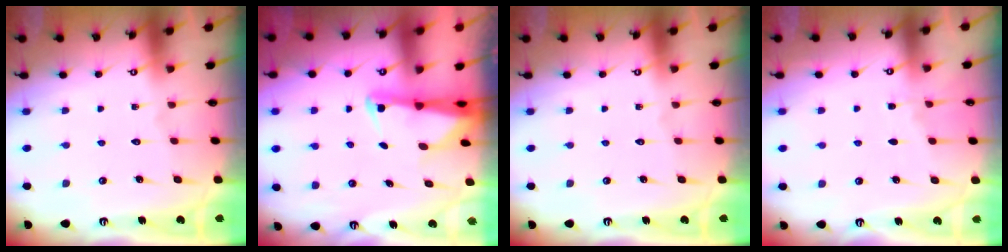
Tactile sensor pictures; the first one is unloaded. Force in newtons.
{"total": 2.5, "press": 2.5, "slide": 0.5}
{"total": 0.0}
{"total": 1.6, "press": 1.6, "slide": 0.3}